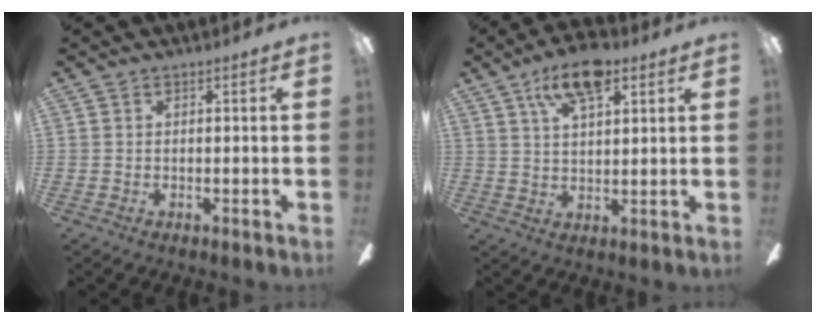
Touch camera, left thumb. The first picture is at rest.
{"total": 11.1, "force": [6.6, 4.5, 7.6], "torque": [-0.123, -0.019, 0.115]}